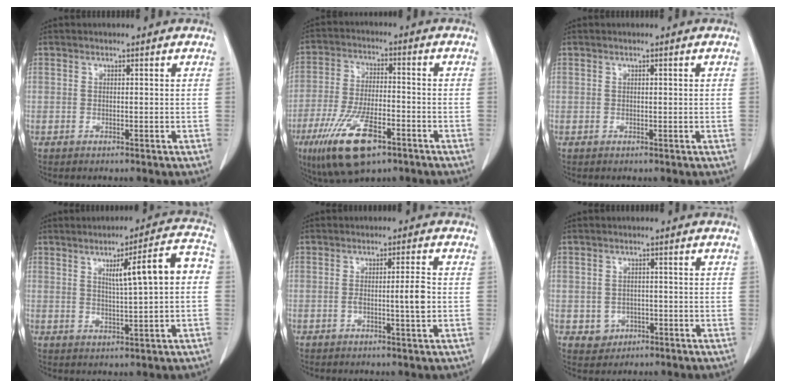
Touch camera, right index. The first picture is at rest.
{"total": 13.2, "force": [-7.3, 4.3, 10.1], "torque": [-0.205, -0.015, -0.125]}
{"total": 0.5, "force": [0.1, 0.1, 0.5], "torque": [-0.008, 0.000, 0.002]}
{"total": 9.4, "force": [1.3, 0.7, 9.3], "torque": [-0.130, 0.020, 0.018]}
{"total": 3.9, "force": [-0.6, -0.1, 3.8], "torque": [-0.063, 0.000, -0.010]}
{"total": 3.1, "force": [-1.0, 2.9, 0.5], "torque": [0.000, 0.009, -0.007]}